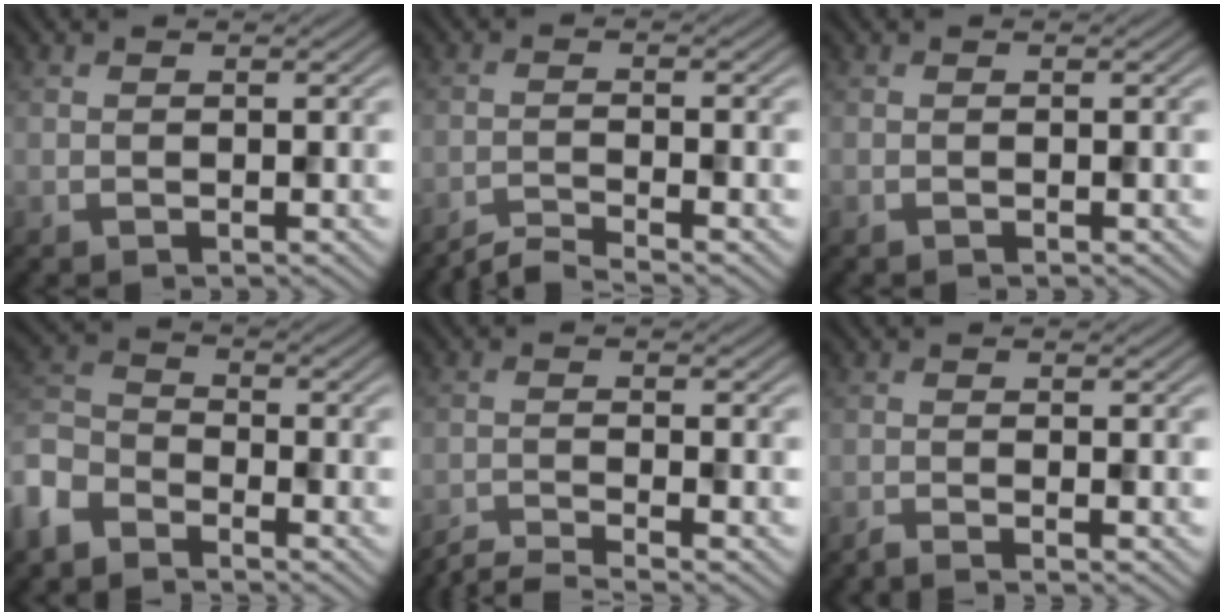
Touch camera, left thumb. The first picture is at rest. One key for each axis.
{"total": 3.4, "fx": -2.9, "fy": 0.3, "fz": 1.7, "tx": -0.016, "ty": 0.001, "tz": -0.069}
{"total": 0.0}
{"total": 7.2, "fx": -5.3, "fy": 3.7, "fz": 3.3, "tx": -0.089, "ty": -0.004, "tz": -0.131}
{"total": 4.7, "fx": -4.1, "fy": 0.4, "fz": 2.3, "tx": -0.039, "ty": -0.003, "tz": -0.087}
{"total": 1.9, "fx": -1.4, "fy": 0.1, "fz": 1.3, "tx": -0.012, "ty": -0.001, "tz": -0.038}